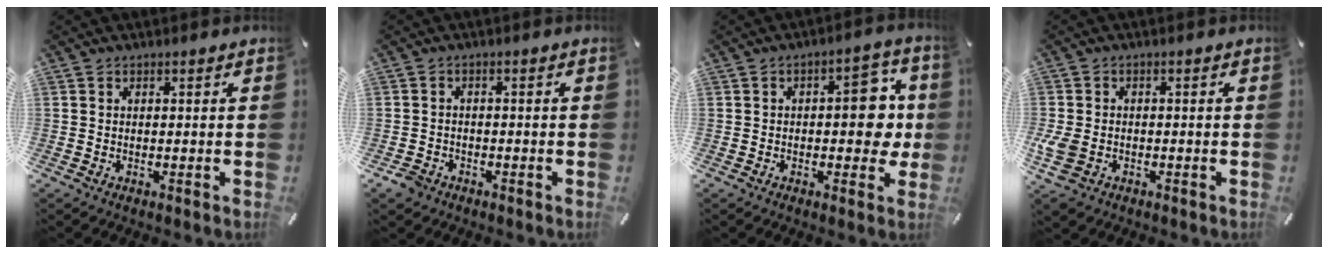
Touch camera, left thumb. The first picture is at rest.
{"total": 2.9, "force": [-2.0, 2.0, 0.7], "torque": [-0.019, 0.007, -0.040]}
{"total": 11.7, "force": [0.0, 6.8, 9.6], "torque": [-0.103, -0.001, -0.004]}
{"total": 5.9, "force": [-1.8, 4.5, 3.4], "torque": [-0.089, 0.002, -0.032]}